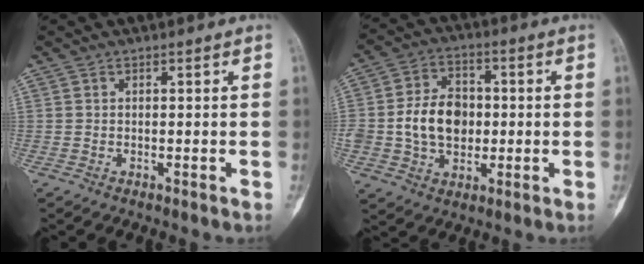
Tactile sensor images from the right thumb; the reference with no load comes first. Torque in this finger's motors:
{"motor_torque": [0.39, 0.72, 0.96, -0.26, 0.15]}